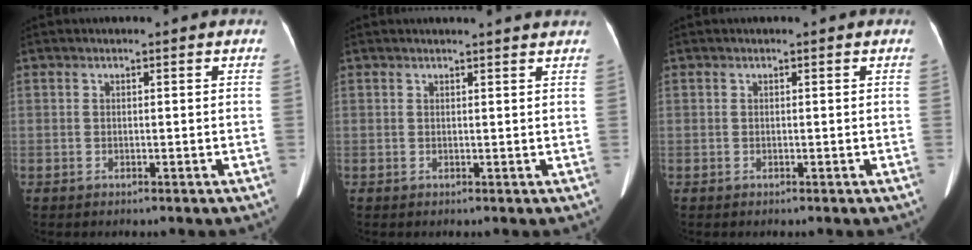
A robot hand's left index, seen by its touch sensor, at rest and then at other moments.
{"total": 4.3, "force": [4.1, -0.2, 1.3], "torque": [-0.016, 0.009, 0.036]}
{"total": 0.0}